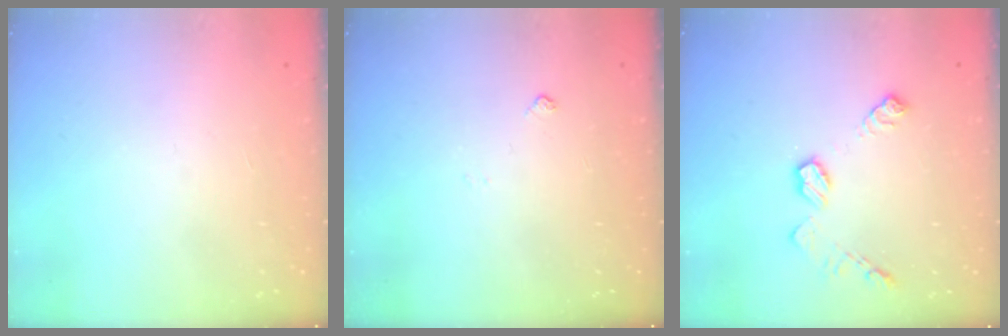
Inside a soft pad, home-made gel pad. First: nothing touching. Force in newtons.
{"total": 3.8, "press": 3.8, "slide": 0.7}
{"total": 9.3, "press": 9.3, "slide": 0.4}